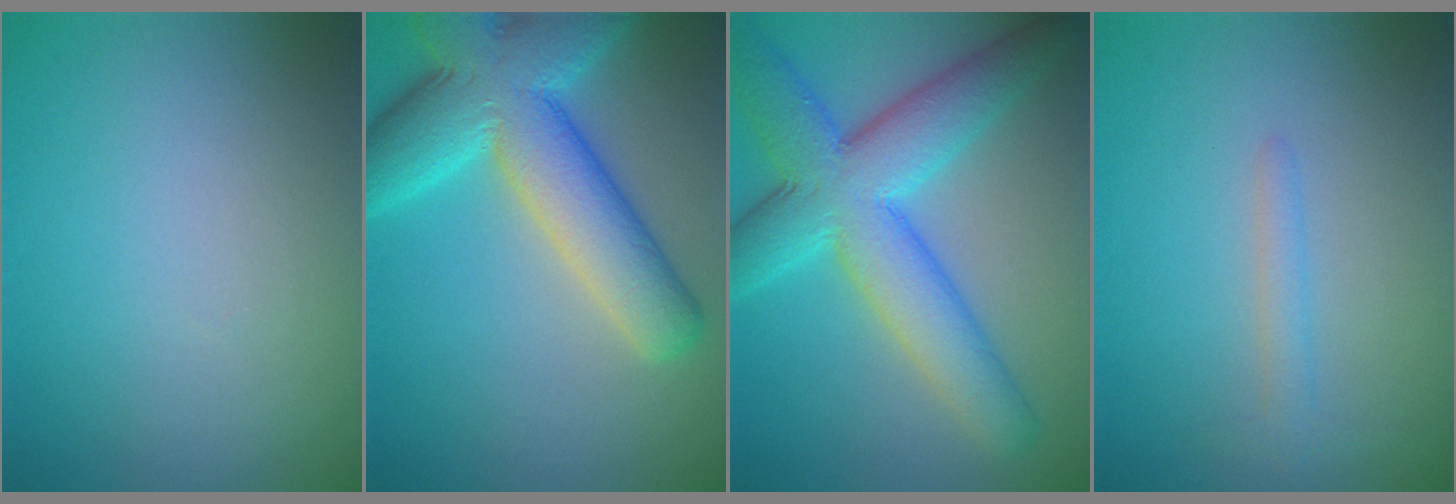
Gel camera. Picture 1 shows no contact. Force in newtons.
{"total": 10.1, "press": 10.1, "slide": 0.4}
{"total": 9.2, "press": 9.2, "slide": 0.3}
{"total": 1.5, "press": 1.5, "slide": 0.1}